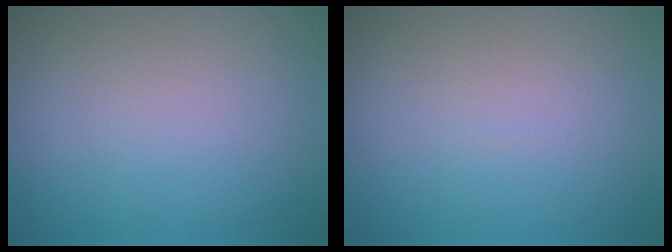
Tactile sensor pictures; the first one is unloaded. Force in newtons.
{"total": 0.0}